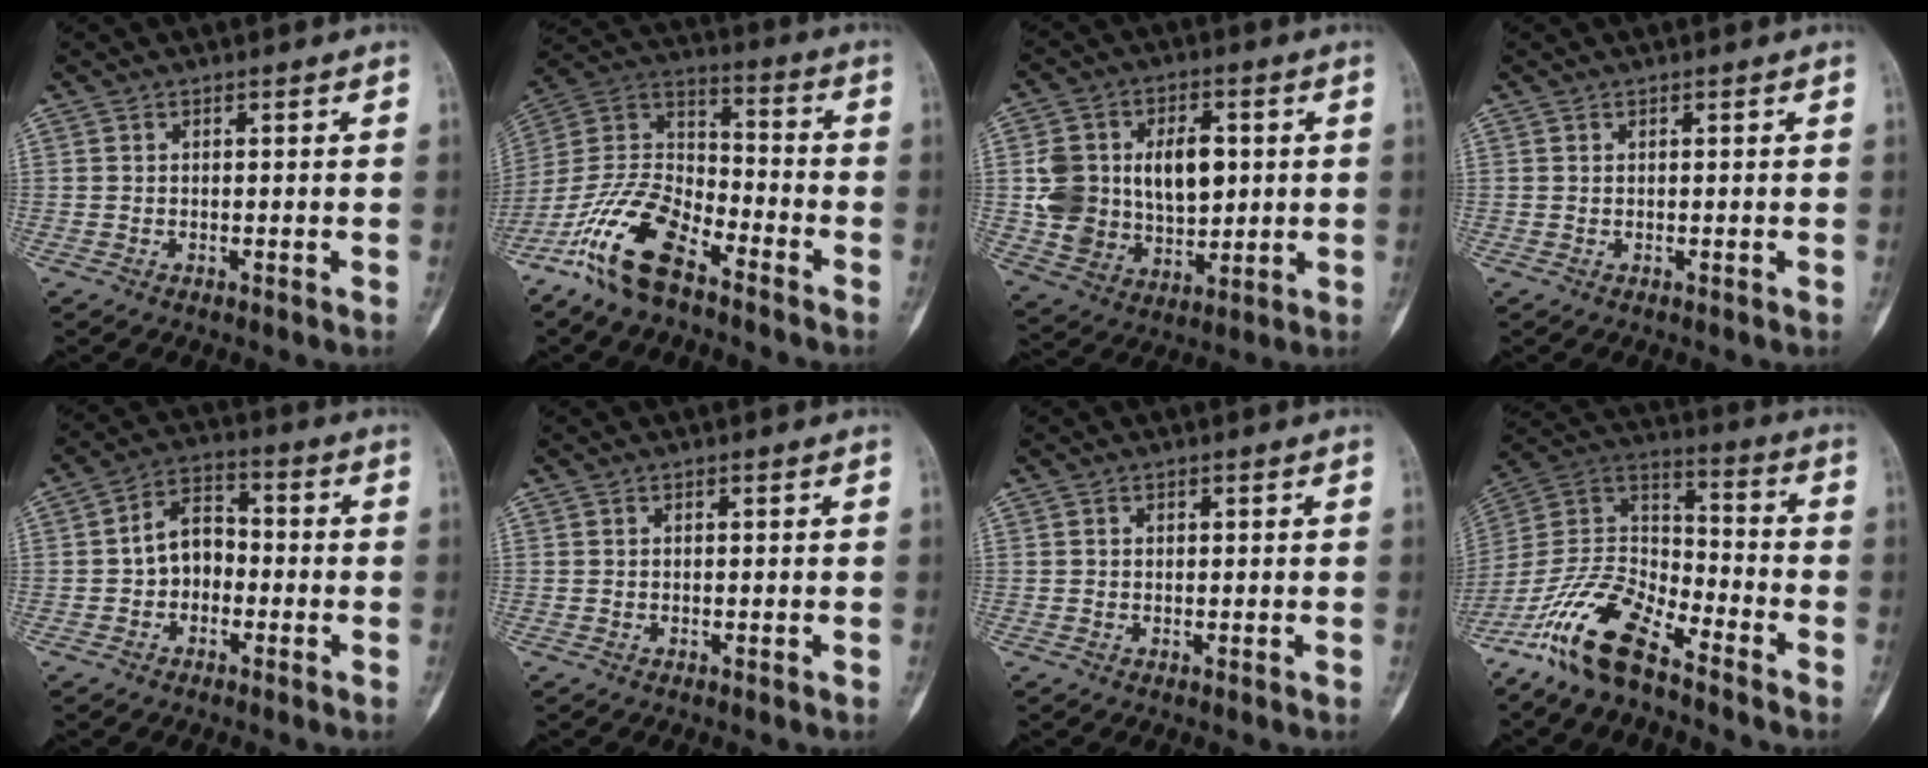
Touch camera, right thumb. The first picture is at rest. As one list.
[{"total": 16.1, "force": [-10.5, 6.8, 10.1], "torque": [-0.197, 0.066, -0.208]}, {"total": 17.0, "force": [2.2, 12.1, 11.7], "torque": [-0.167, 0.000, 0.054]}, {"total": 0.0}, {"total": 7.5, "force": [-1.2, 5.6, 4.9], "torque": [-0.057, 0.033, -0.037]}, {"total": 0.0}, {"total": 0.5, "force": [0.1, 0.5, 0.2], "torque": [0.000, 0.001, -0.001]}, {"total": 15.8, "force": [-11.3, 5.7, 9.4], "torque": [-0.175, 0.075, -0.223]}]